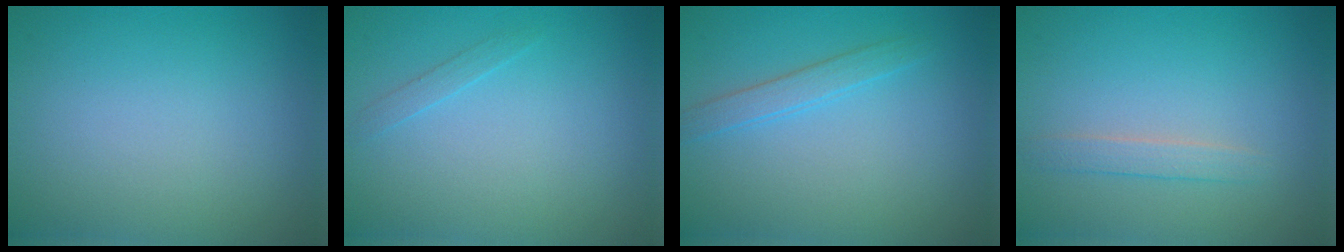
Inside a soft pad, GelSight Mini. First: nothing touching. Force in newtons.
{"total": 0.7, "press": 0.7, "slide": 0.0}
{"total": 1.7, "press": 1.7, "slide": 0.1}
{"total": 1.3, "press": 1.3, "slide": 0.1}